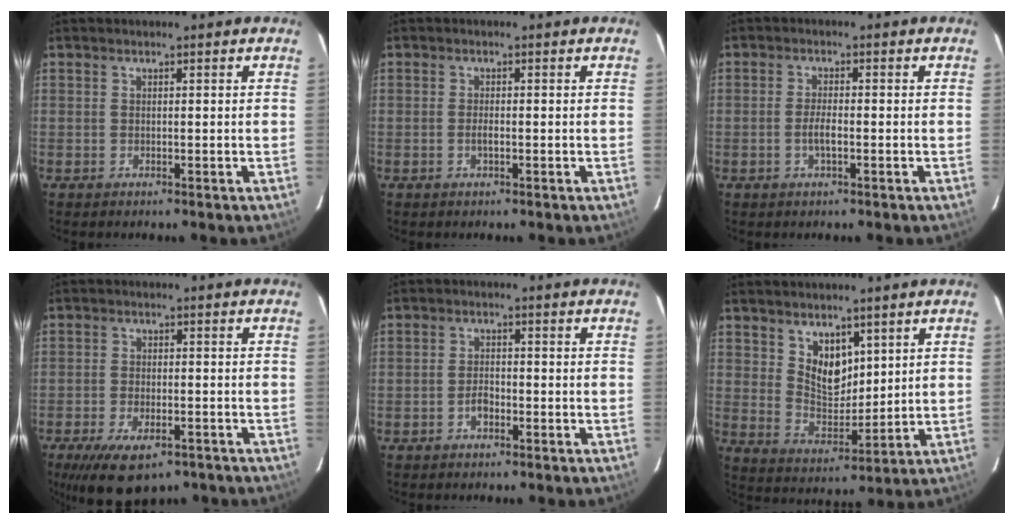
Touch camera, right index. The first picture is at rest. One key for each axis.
{"total": 1.2, "fx": -0.4, "fy": 0.4, "fz": 1.0, "tx": -0.021, "ty": 0.001, "tz": -0.007}
{"total": 2.6, "fx": -0.9, "fy": 0.7, "fz": 2.3, "tx": -0.049, "ty": 0.001, "tz": -0.017}
{"total": 11.7, "fx": -7.6, "fy": 5.1, "fz": 7.2, "tx": -0.154, "ty": -0.028, "tz": -0.119}
{"total": 2.3, "fx": -1.3, "fy": 1.4, "fz": 1.3, "tx": -0.026, "ty": 0.007, "tz": -0.022}
{"total": 7.7, "fx": 4.2, "fy": 4.8, "fz": 4.2, "tx": -0.064, "ty": -0.001, "tz": 0.087}